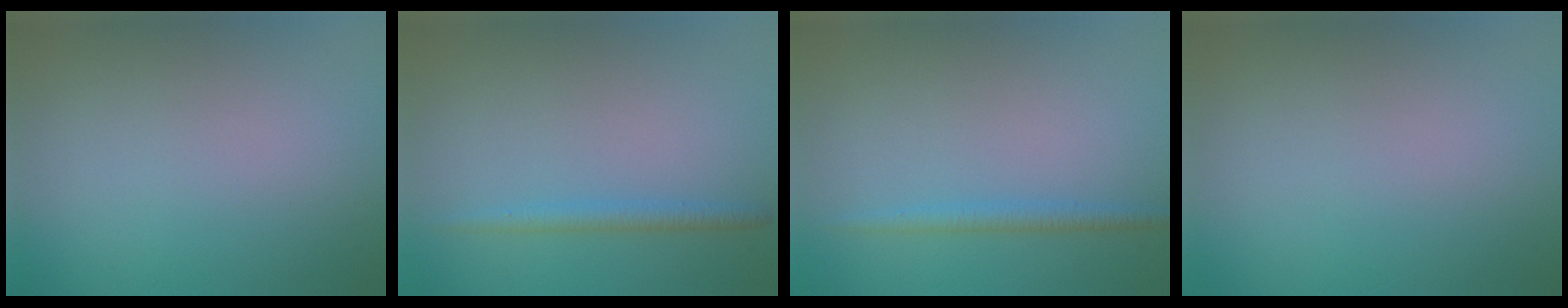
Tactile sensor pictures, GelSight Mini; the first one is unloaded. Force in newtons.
{"total": 1.6, "press": 1.6, "slide": 0.1}
{"total": 1.6, "press": 1.6, "slide": 0.0}
{"total": 0.0}